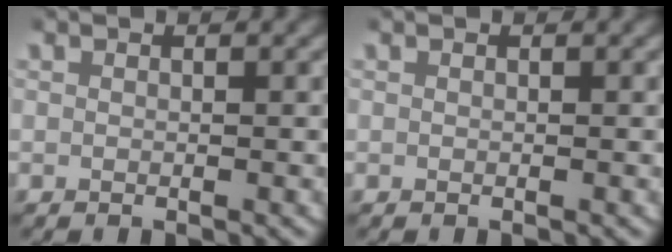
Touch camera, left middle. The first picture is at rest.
{"total": 0.0}